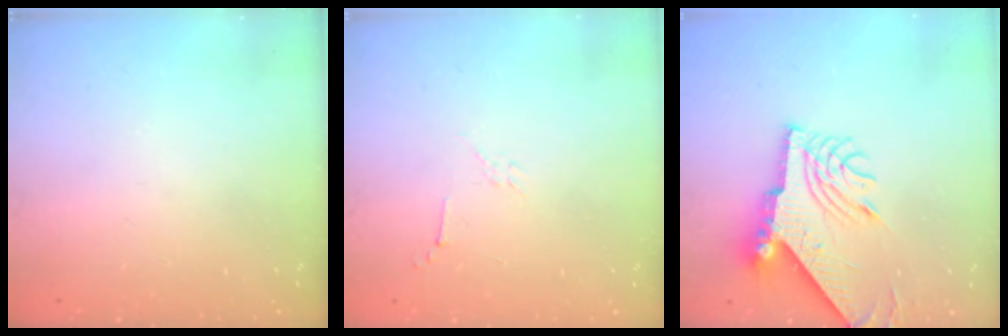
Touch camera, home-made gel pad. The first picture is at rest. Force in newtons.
{"total": 3.5, "press": 3.5, "slide": 0.8}
{"total": 12.3, "press": 12.2, "slide": 1.2}